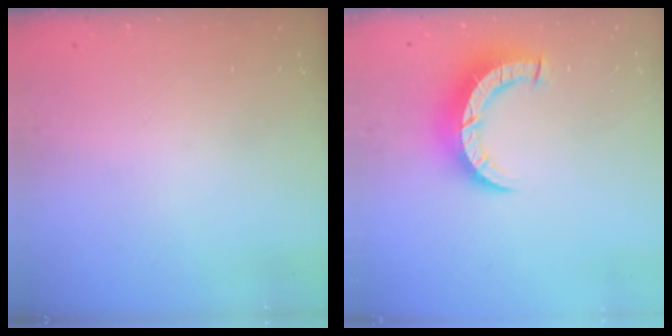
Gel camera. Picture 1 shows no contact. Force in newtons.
{"total": 8.8, "press": 8.8, "slide": 1.1}